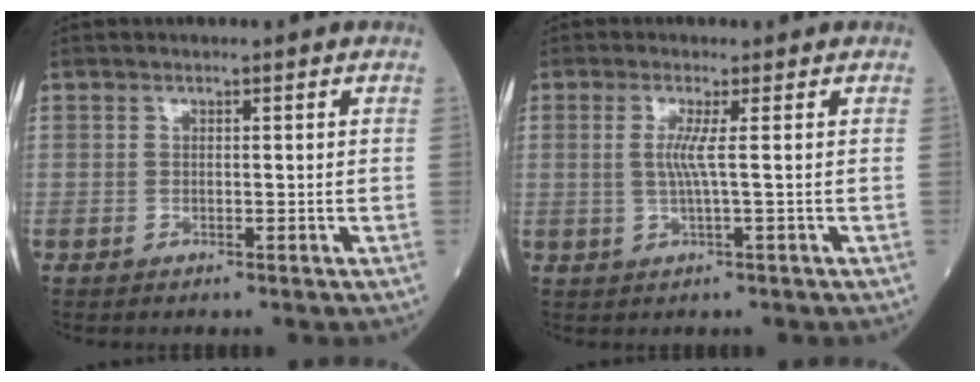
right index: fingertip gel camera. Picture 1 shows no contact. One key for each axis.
{"total": 2.9, "fx": 0.3, "fy": -0.6, "fz": 2.8, "tx": -0.063, "ty": -0.004, "tz": 0.003}